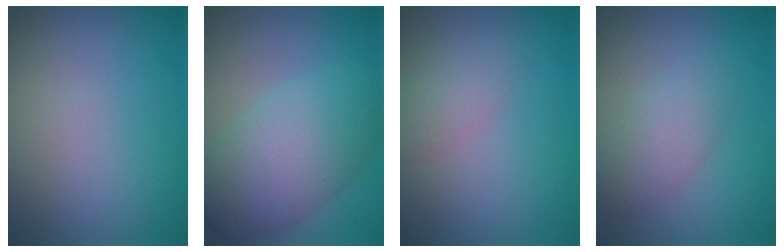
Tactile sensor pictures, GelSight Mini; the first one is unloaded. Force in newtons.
{"total": 7.7, "press": 7.7, "slide": 0.3}
{"total": 1.8, "press": 1.8, "slide": 0.0}
{"total": 3.3, "press": 3.3, "slide": 0.2}